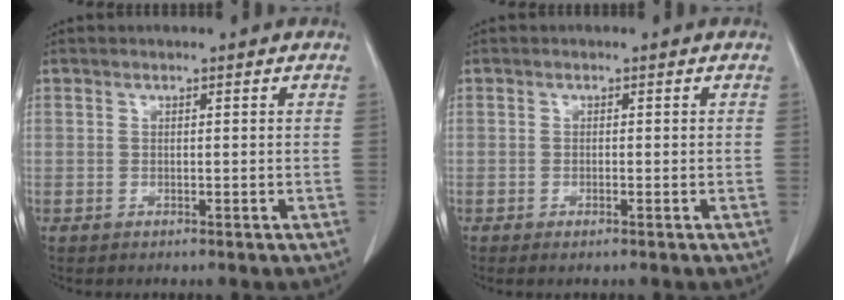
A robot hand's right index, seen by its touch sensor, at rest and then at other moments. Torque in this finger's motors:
{"motor_torque": [0.04, 0.01, -0.10, -0.01]}